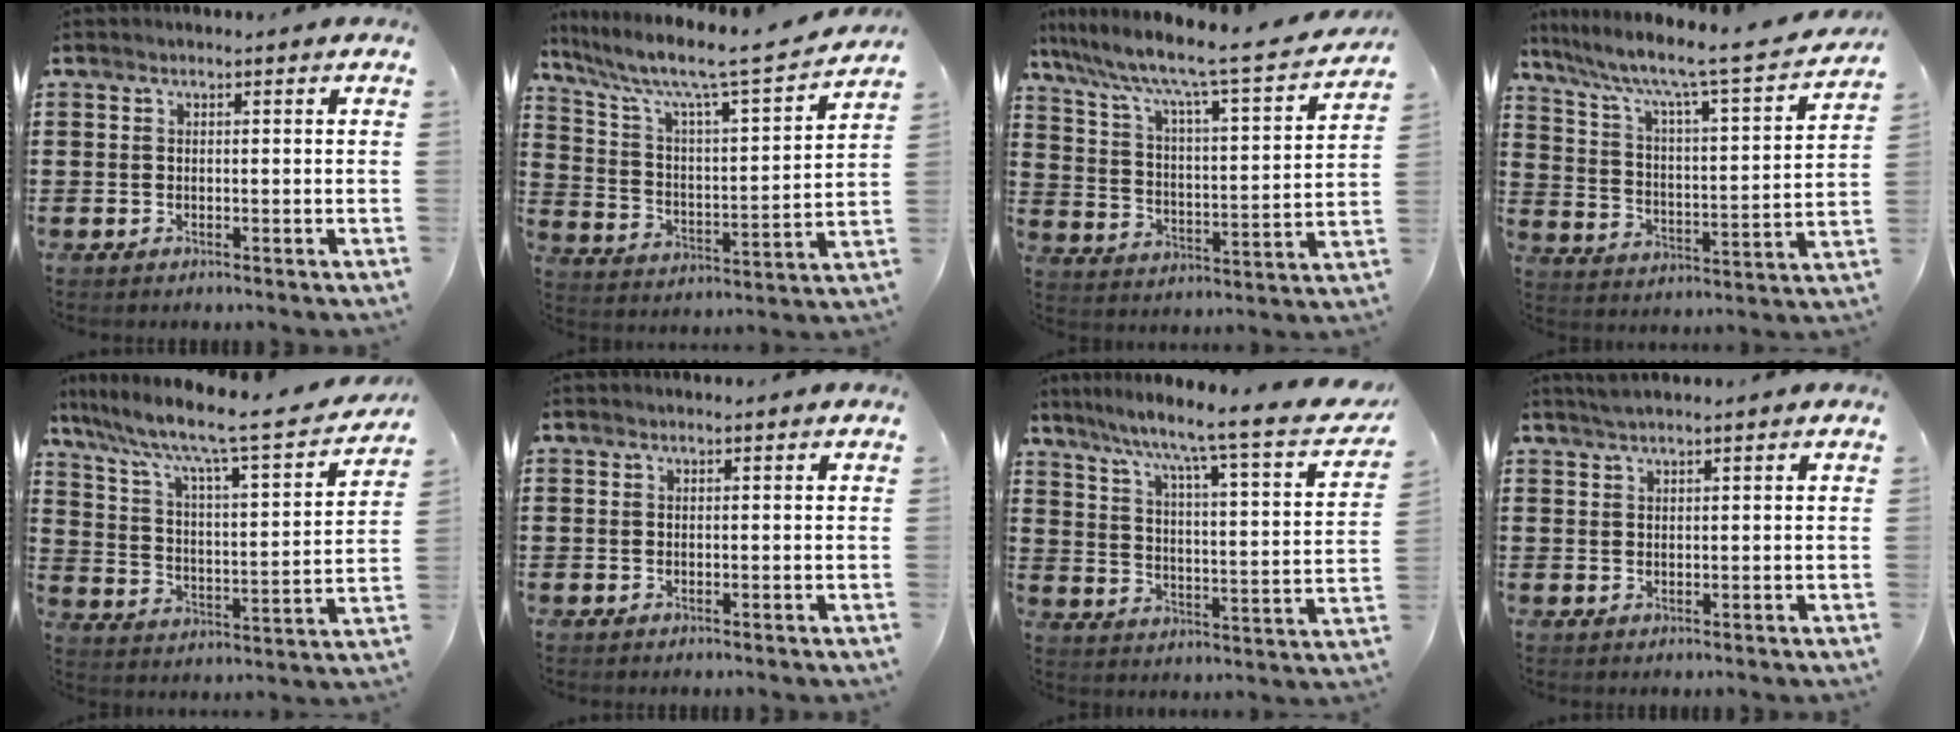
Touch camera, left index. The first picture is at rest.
{"total": 7.1, "force": [5.8, 0.4, 4.0], "torque": [-0.108, -0.051, 0.088]}
{"total": 6.6, "force": [5.3, 0.0, 4.0], "torque": [-0.103, -0.049, 0.075]}
{"total": 5.9, "force": [4.6, 0.1, 3.7], "torque": [-0.095, -0.045, 0.063]}
{"total": 7.7, "force": [6.1, 0.5, 4.8], "torque": [-0.120, -0.050, 0.091]}
{"total": 0.0}
{"total": 5.7, "force": [4.5, -0.9, 3.3], "torque": [-0.085, -0.055, 0.060]}
{"total": 1.5, "force": [1.2, 0.0, 0.8], "torque": [-0.018, 0.000, 0.023]}